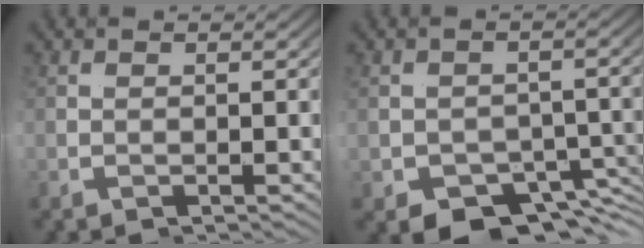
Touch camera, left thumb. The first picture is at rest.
{"total": 5.1, "force": [-1.9, 3.8, 2.9], "torque": [-0.049, -0.024, -0.027]}